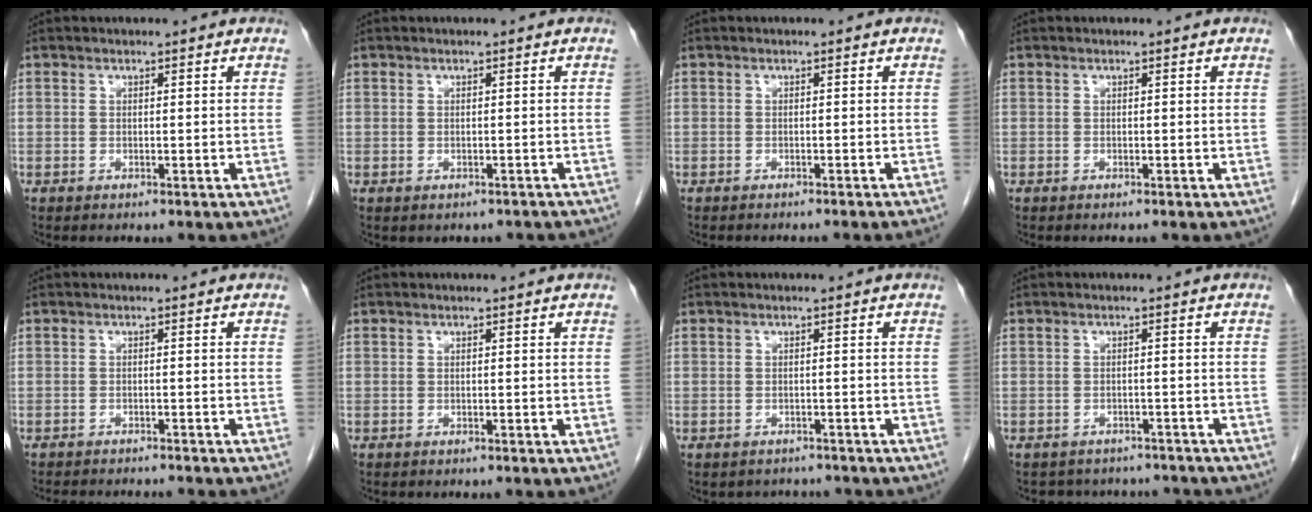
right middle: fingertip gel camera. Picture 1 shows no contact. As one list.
[{"total": 2.4, "force": [-1.9, 1.2, 0.7], "torque": [-0.008, 0.001, -0.018]}, {"total": 4.1, "force": [-3.7, -0.7, 1.6], "torque": [-0.011, -0.001, -0.046]}, {"total": 0.0}, {"total": 7.3, "force": [-6.8, 1.0, 2.7], "torque": [-0.030, -0.007, -0.089]}, {"total": 0.0}, {"total": 2.9, "force": [-2.6, 1.3, -0.1], "torque": [0.000, 0.003, -0.034]}, {"total": 7.6, "force": [-6.9, 3.2, 0.8], "torque": [-0.008, 0.016, -0.074]}]